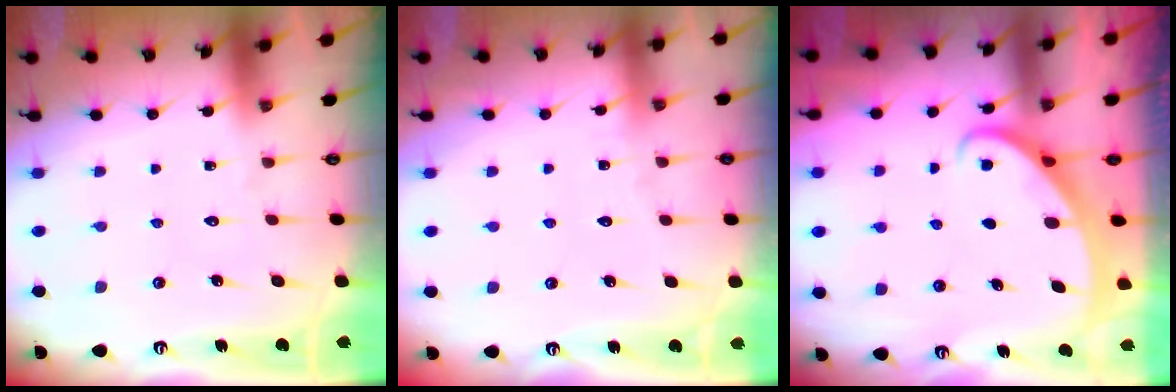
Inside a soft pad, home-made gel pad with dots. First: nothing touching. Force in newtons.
{"total": 2.6, "press": 2.6, "slide": 0.2}
{"total": 2.2, "press": 2.2, "slide": 0.2}